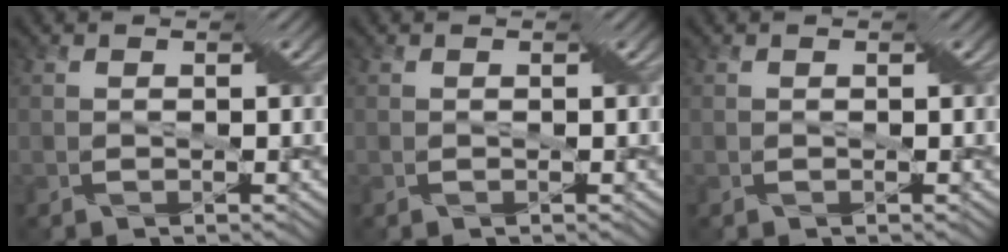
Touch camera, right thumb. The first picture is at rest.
{"total": 0.0}
{"total": 0.0}